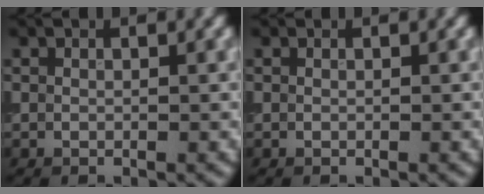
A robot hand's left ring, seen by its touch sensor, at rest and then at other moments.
{"total": 0.0}